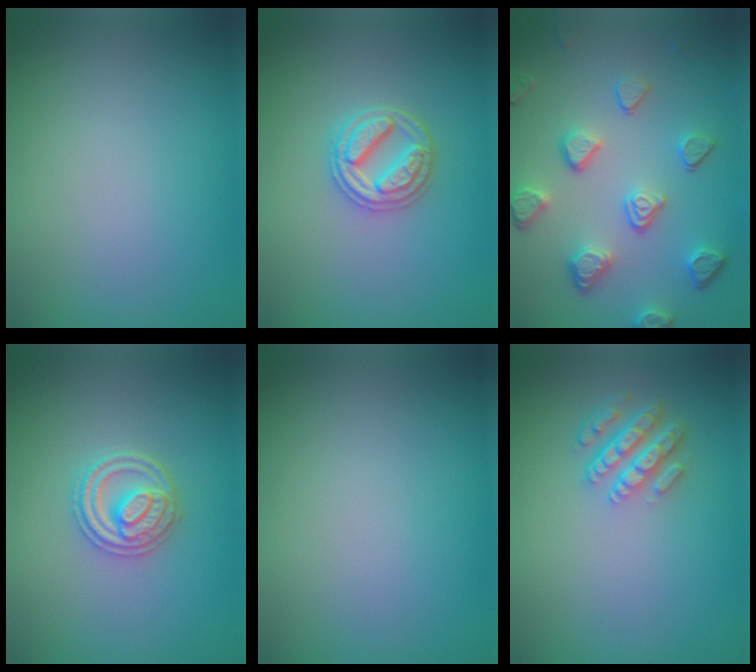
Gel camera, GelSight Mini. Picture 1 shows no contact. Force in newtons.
{"total": 3.1, "press": 3.1, "slide": 0.4}
{"total": 5.0, "press": 3.9, "slide": 3.1}
{"total": 2.8, "press": 2.8, "slide": 0.4}
{"total": 0.0}
{"total": 4.3, "press": 3.2, "slide": 2.8}